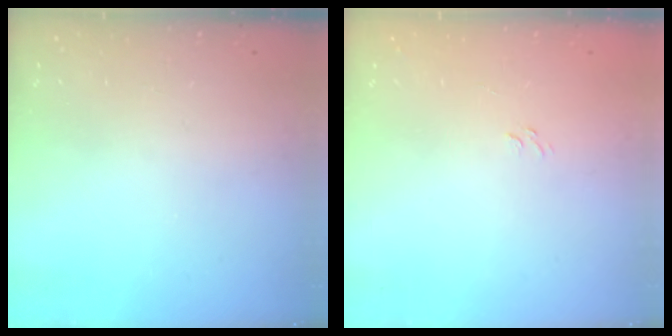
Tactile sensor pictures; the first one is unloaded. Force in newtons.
{"total": 5.4, "press": 5.3, "slide": 1.0}